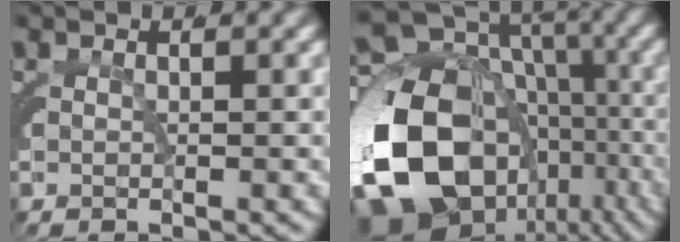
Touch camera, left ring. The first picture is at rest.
{"total": 22.8, "force": [-3.9, 18.5, 12.8], "torque": [-0.267, -0.076, -0.042]}